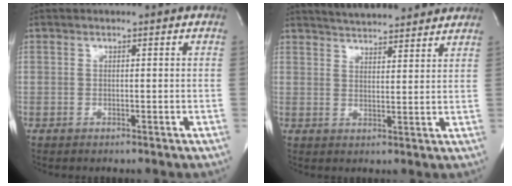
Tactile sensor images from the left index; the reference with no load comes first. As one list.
[{"total": 12.9, "force": [11.8, 2.2, 4.7], "torque": [-0.068, 0.017, 0.159]}]